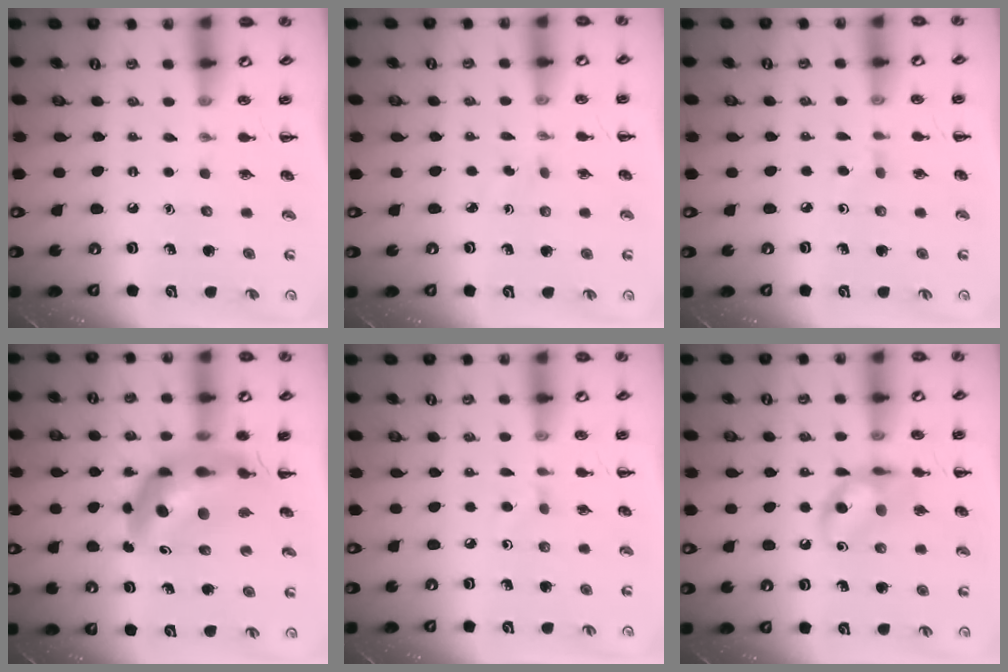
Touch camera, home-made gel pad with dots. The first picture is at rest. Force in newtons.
{"total": 1.3, "press": 1.2, "slide": 0.6}
{"total": 2.0, "press": 1.8, "slide": 0.8}
{"total": 13.4, "press": 12.8, "slide": 3.9}
{"total": 2.7, "press": 2.5, "slide": 1.0}
{"total": 11.8, "press": 11.7, "slide": 1.5}